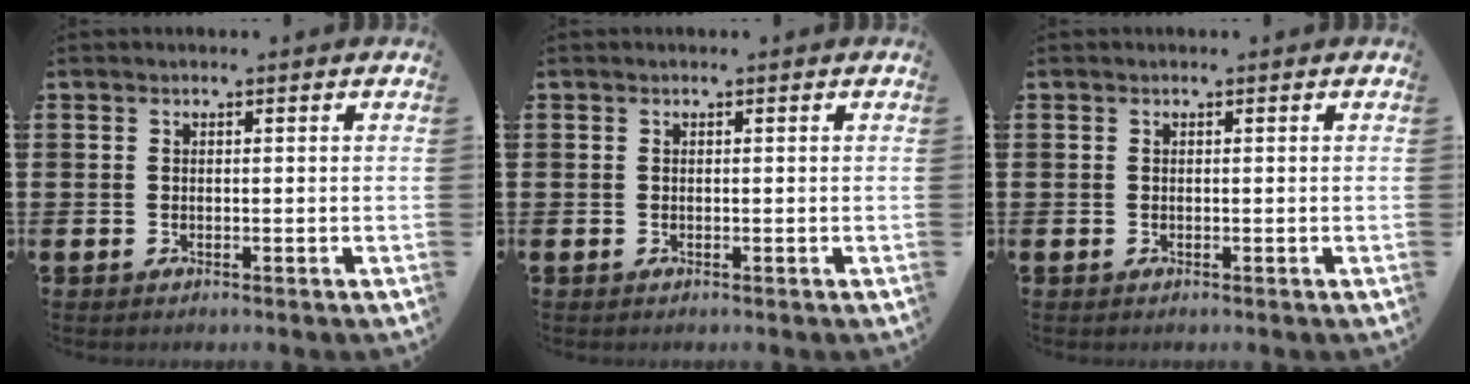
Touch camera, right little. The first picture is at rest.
{"total": 0.0}
{"total": 0.0}